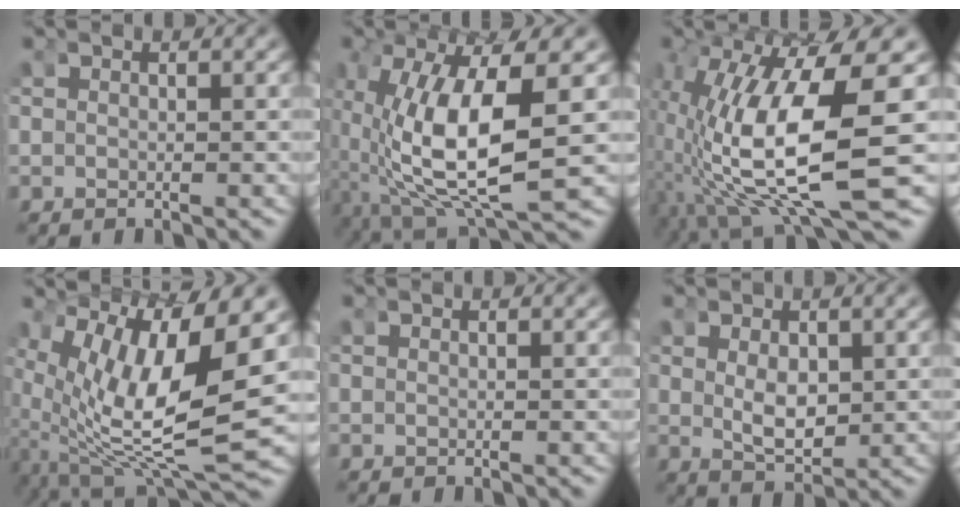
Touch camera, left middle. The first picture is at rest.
{"total": 11.3, "force": [-1.5, 5.4, 9.8], "torque": [-0.206, -0.040, 0.004]}
{"total": 14.4, "force": [-2.6, 6.7, 12.5], "torque": [-0.256, -0.047, -0.012]}
{"total": 15.3, "force": [-1.0, 8.2, 12.9], "torque": [-0.227, -0.047, 0.010]}
{"total": 0.0}
{"total": 3.2, "force": [0.1, 1.6, 2.7], "torque": [-0.051, -0.023, 0.015]}